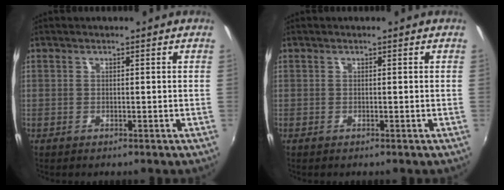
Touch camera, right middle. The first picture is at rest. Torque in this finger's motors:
{"motor_torque": [0.59, -0.54, 0.03, 0.02]}